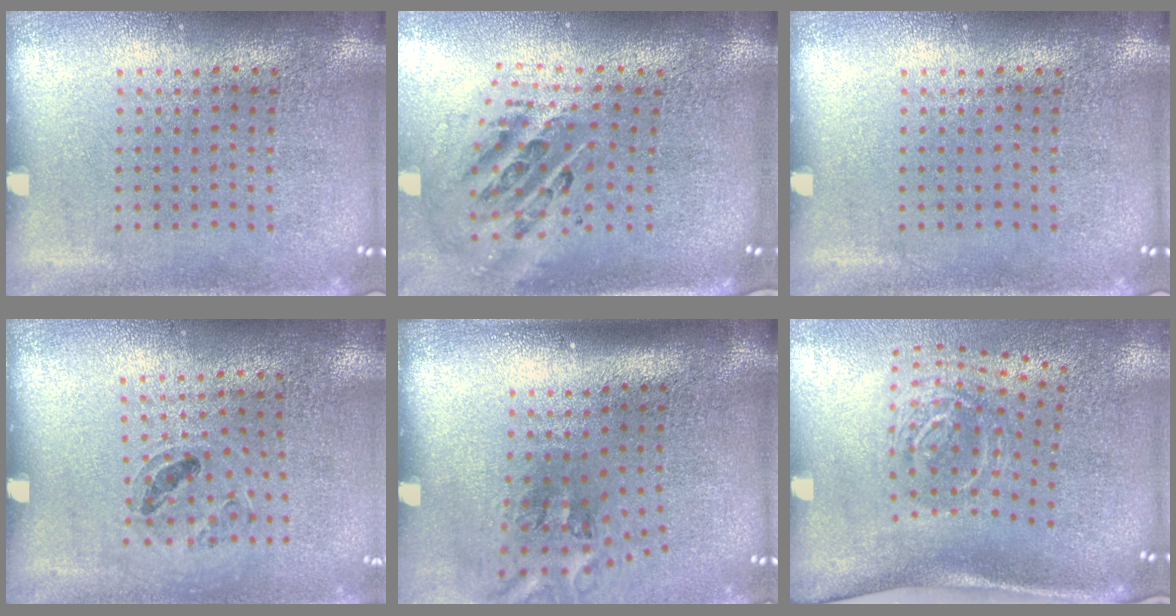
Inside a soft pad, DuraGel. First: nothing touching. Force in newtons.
{"total": 1.9, "press": 1.5, "slide": 1.2}
{"total": 0.0}
{"total": 0.9, "press": 0.8, "slide": 0.3}
{"total": 1.8, "press": 1.1, "slide": 1.4}
{"total": 2.0, "press": 1.3, "slide": 1.5}